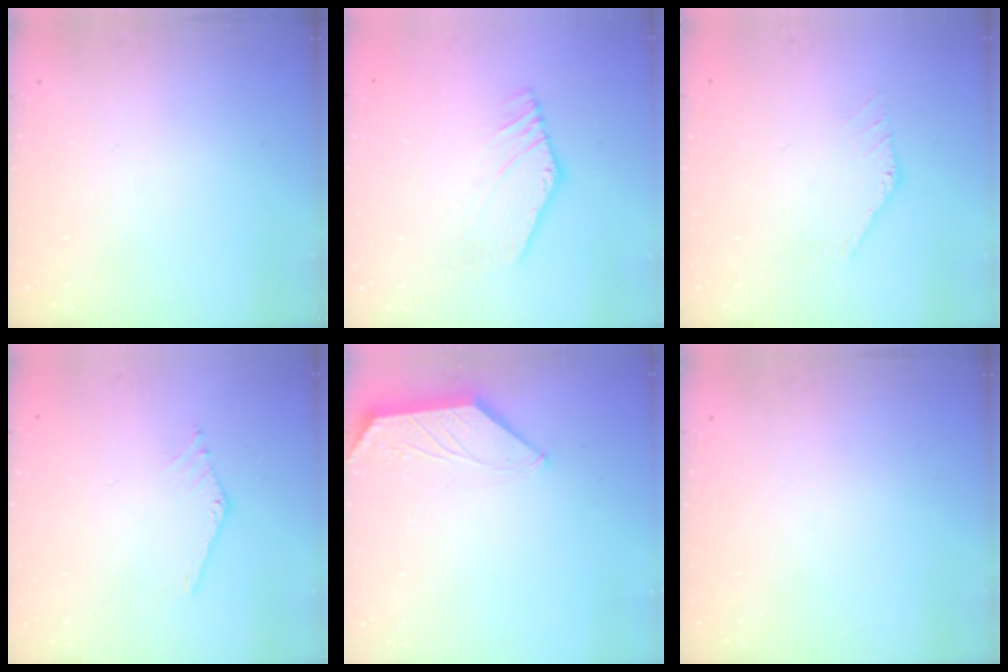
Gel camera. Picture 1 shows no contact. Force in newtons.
{"total": 2.7, "press": 2.7, "slide": 0.3}
{"total": 0.5, "press": 0.5, "slide": 0.2}
{"total": 1.2, "press": 1.2, "slide": 0.1}
{"total": 1.1, "press": 1.1, "slide": 0.3}
{"total": 0.0}